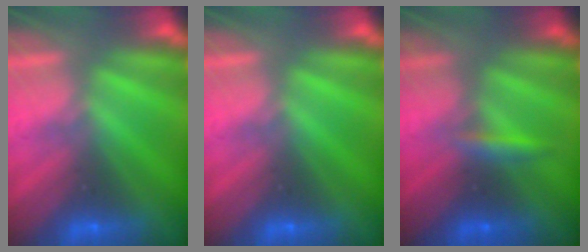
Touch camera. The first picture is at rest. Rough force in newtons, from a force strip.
{"total": 0.0}
{"total": 2.4}